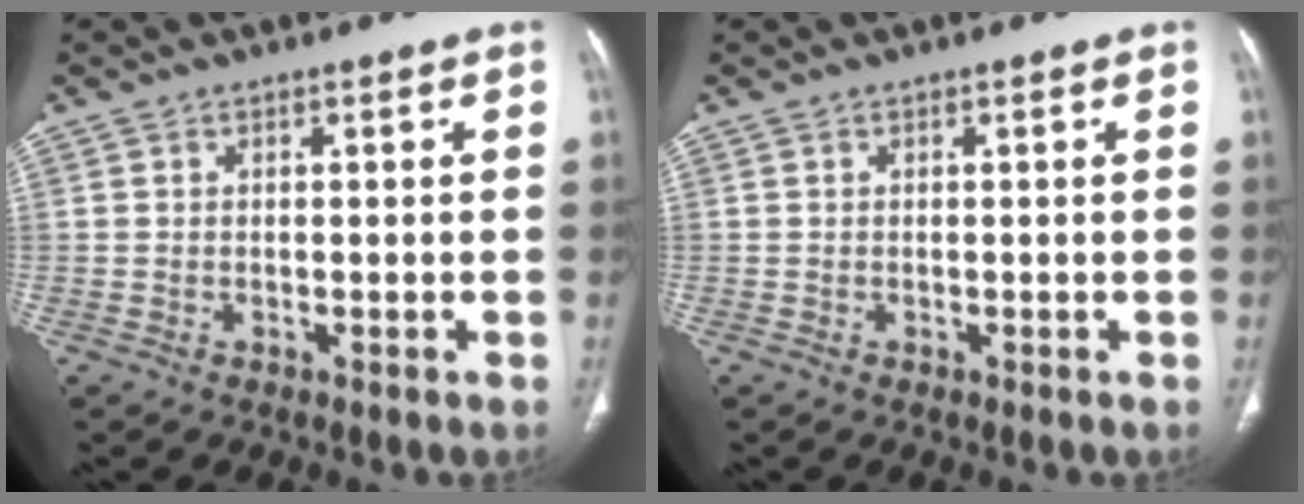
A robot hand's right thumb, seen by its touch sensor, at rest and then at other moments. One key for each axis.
{"total": 0.0}